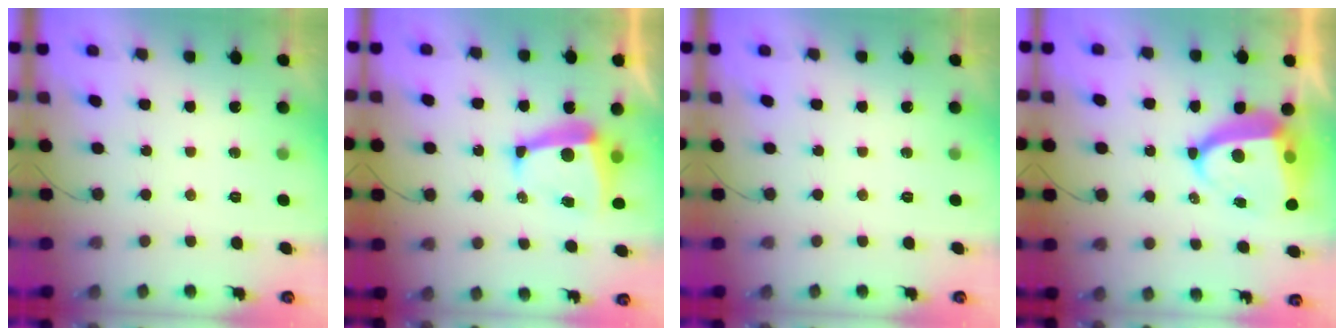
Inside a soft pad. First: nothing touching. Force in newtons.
{"total": 9.1, "press": 9.0, "slide": 0.9}
{"total": 0.0}
{"total": 10.7, "press": 10.7, "slide": 1.2}